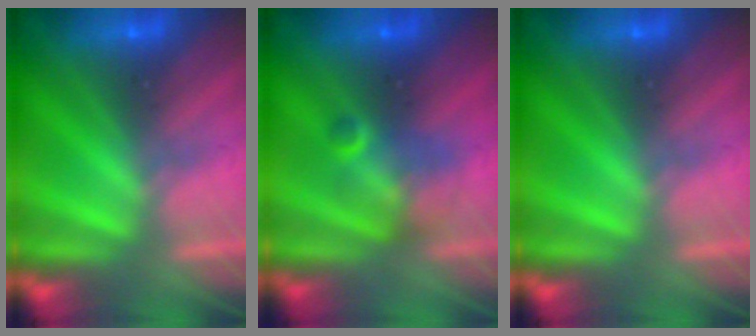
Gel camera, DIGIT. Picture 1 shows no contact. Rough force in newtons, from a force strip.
{"total": 2.4}
{"total": 0.0}